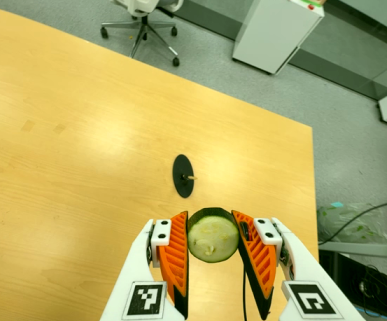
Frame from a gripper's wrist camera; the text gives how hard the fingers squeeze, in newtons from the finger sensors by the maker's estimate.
{"total": 9.4, "left": 8.7, "right": 10.2}